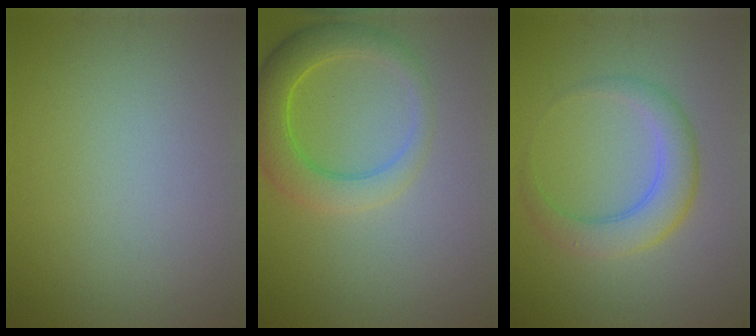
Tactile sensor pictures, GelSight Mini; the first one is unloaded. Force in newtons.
{"total": 4.8, "press": 4.8, "slide": 0.3}
{"total": 3.8, "press": 3.8, "slide": 0.2}